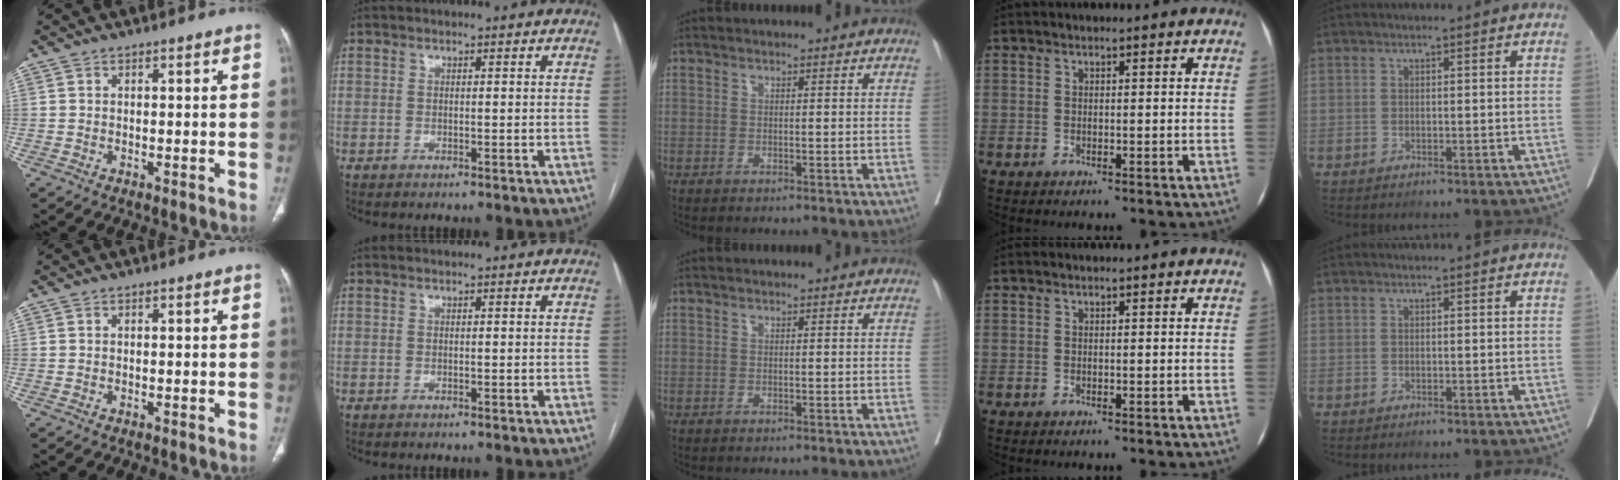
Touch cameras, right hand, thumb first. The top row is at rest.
{}